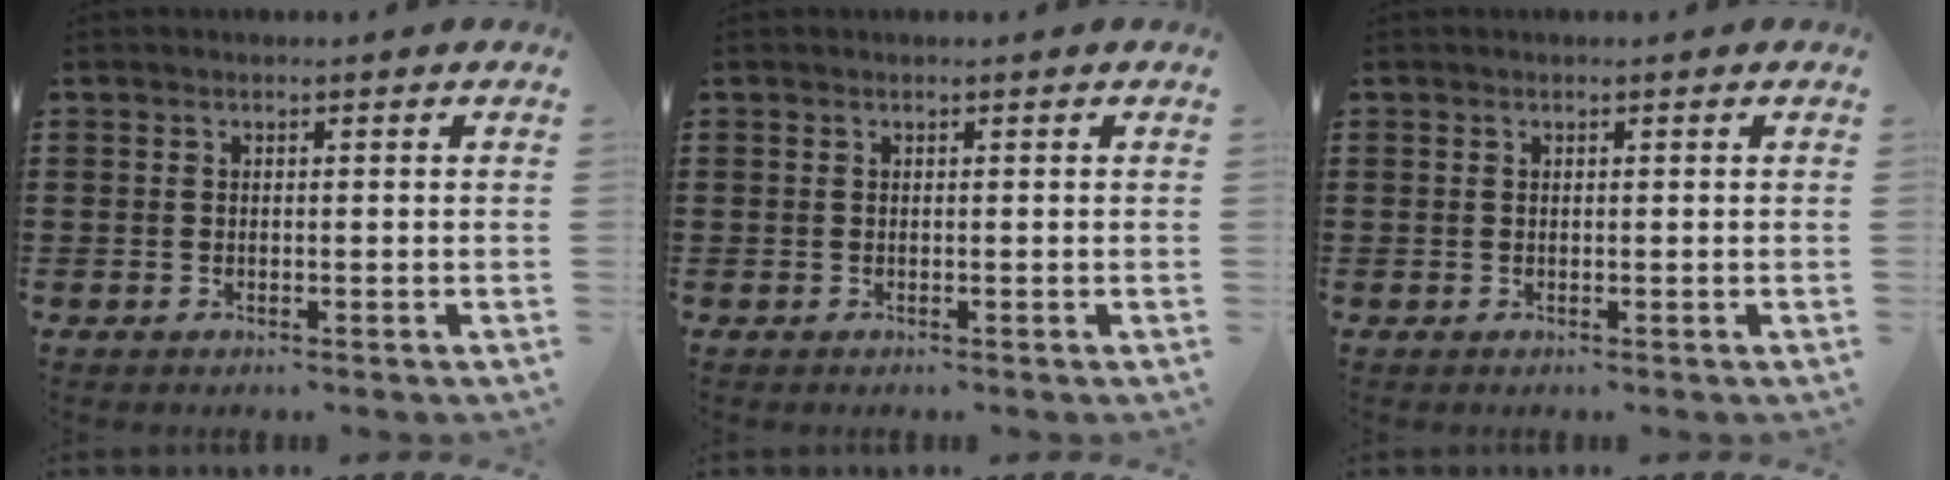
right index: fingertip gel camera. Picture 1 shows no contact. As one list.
[{"total": 0.0}, {"total": 0.0}]